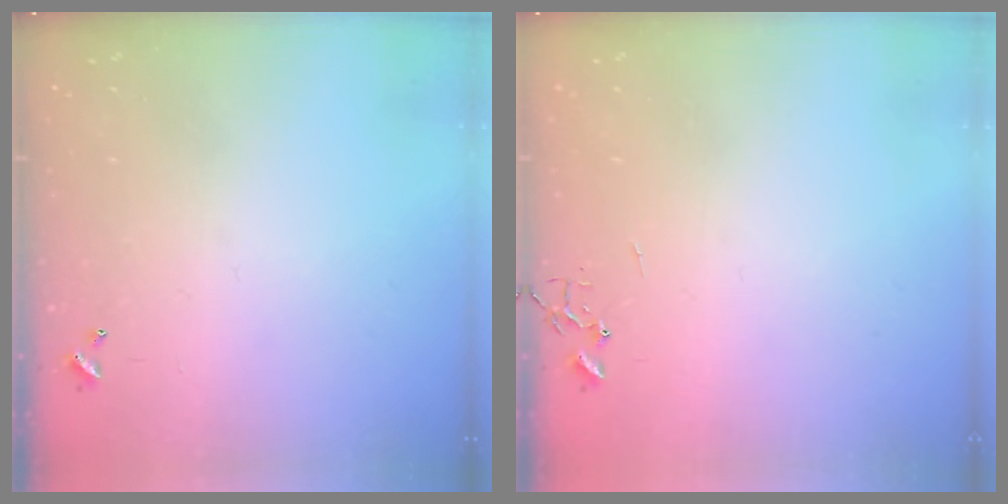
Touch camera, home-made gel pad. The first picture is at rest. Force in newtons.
{"total": 0.0}